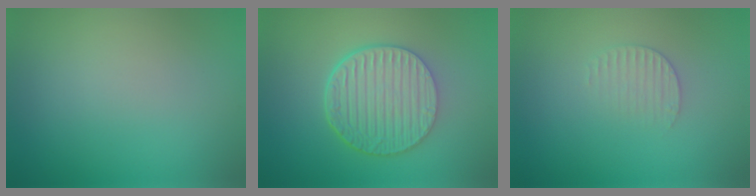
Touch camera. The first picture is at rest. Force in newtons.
{"total": 6.5, "press": 4.7, "slide": 4.4}
{"total": 1.5, "press": 1.5, "slide": 0.4}